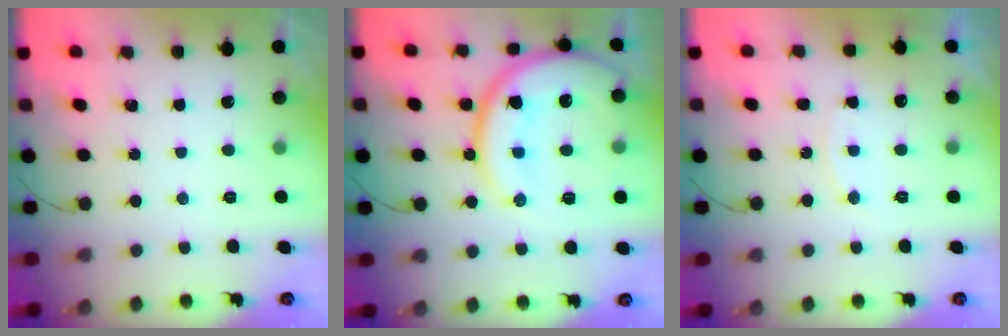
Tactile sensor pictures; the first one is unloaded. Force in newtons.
{"total": 20.5, "press": 20.4, "slide": 2.1}
{"total": 5.6, "press": 5.6, "slide": 0.6}